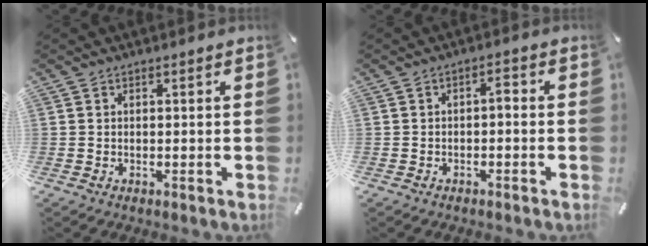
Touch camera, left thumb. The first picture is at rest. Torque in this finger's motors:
{"motor_torque": [-0.32, 0.29, 0.16, 0.20, 0.07]}